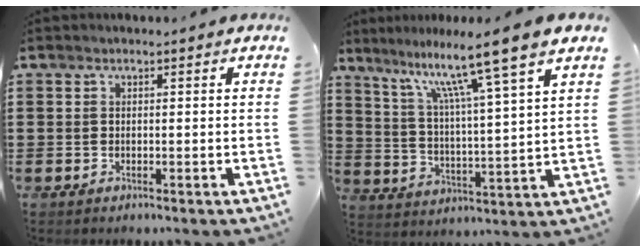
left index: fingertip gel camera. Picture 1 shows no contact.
{"total": 11.6, "force": [8.6, -0.5, 7.7], "torque": [-0.159, -0.046, 0.133]}